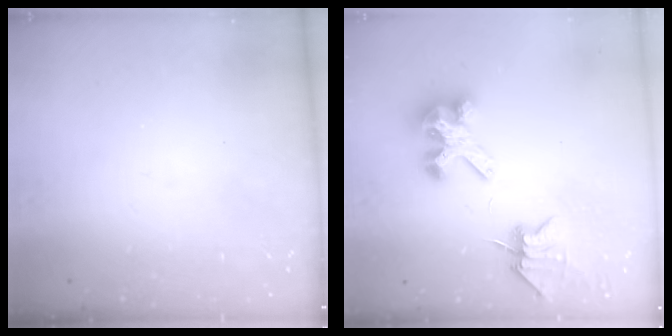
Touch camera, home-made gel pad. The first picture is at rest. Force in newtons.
{"total": 5.5, "press": 5.5, "slide": 0.7}